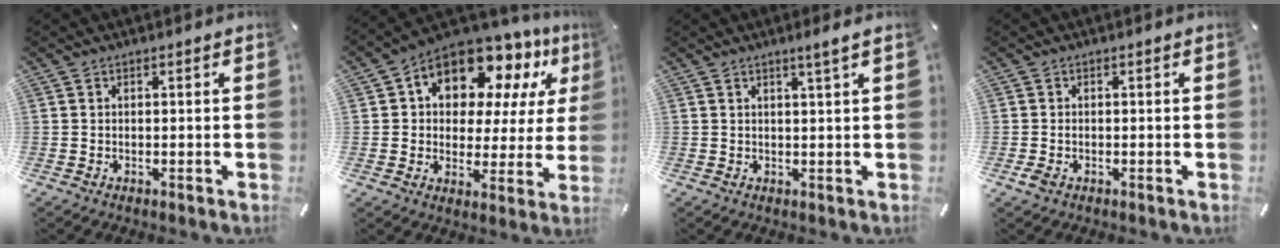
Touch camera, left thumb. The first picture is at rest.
{"total": 13.2, "force": [9.0, 7.8, 5.7], "torque": [-0.103, -0.072, 0.163]}
{"total": 2.4, "force": [1.4, -0.1, 1.9], "torque": [-0.039, -0.002, 0.024]}
{"total": 1.1, "force": [-0.5, 0.8, 0.5], "torque": [-0.009, 0.002, -0.010]}